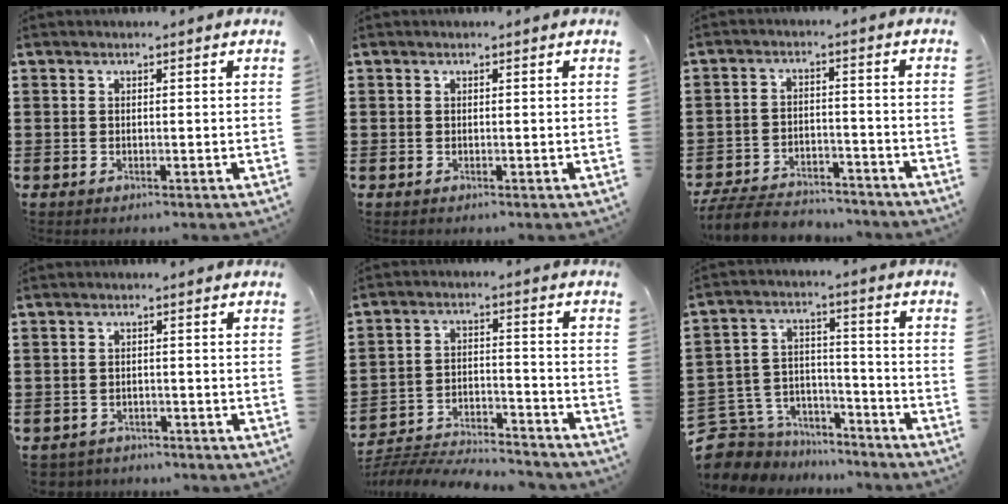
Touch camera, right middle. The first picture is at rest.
{"total": 0.0}
{"total": 6.5, "force": [-6.2, 1.5, 1.3], "torque": [-0.031, 0.011, -0.123]}
{"total": 1.9, "force": [-1.8, 0.6, -0.3], "torque": [-0.003, 0.001, -0.042]}
{"total": 6.2, "force": [-6.0, 0.8, 1.1], "torque": [-0.028, 0.009, -0.124]}
{"total": 6.8, "force": [-5.5, 4.0, 0.3], "torque": [-0.036, 0.005, -0.111]}